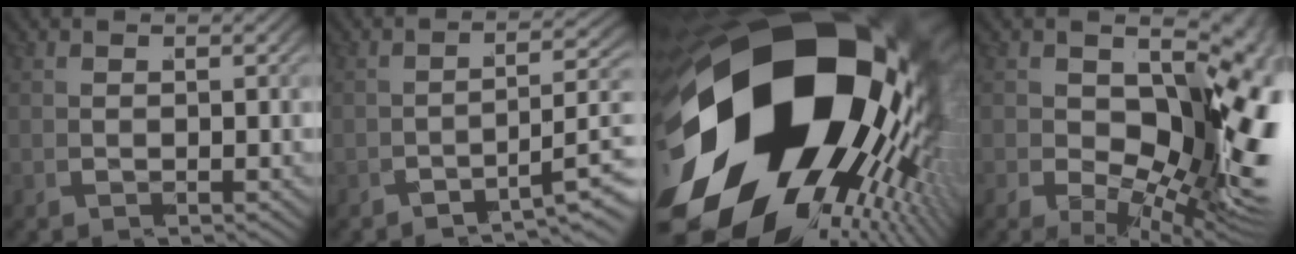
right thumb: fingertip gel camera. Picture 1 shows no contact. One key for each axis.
{"total": 4.8, "fx": -3.1, "fy": 1.5, "fz": 3.5, "tx": -0.049, "ty": -0.001, "tz": -0.051}
{"total": 40.7, "fx": -1.1, "fy": 24.9, "fz": 32.2, "tx": -0.485, "ty": -0.045, "tz": -0.004}
{"total": 13.3, "fx": -1.9, "fy": 7.8, "fz": 10.7, "tx": -0.194, "ty": -0.077, "tz": 0.010}